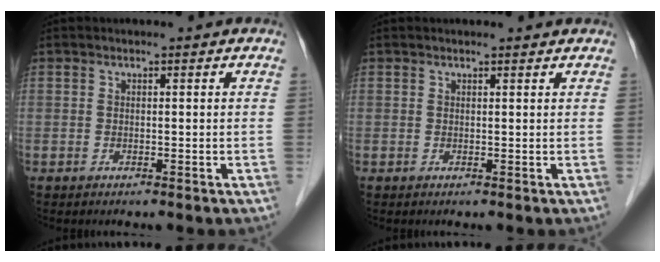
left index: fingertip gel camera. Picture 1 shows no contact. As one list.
[{"total": 1.1, "force": [1.1, 0.0, 0.1], "torque": [-0.009, 0.001, 0.014]}]